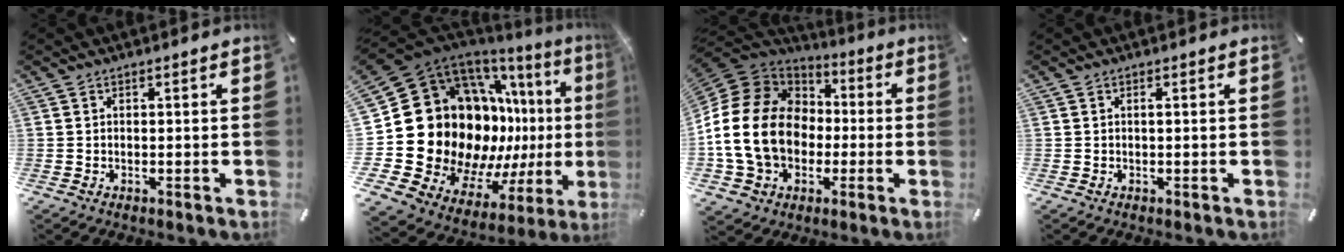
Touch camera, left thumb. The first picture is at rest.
{"total": 26.0, "force": [0.4, 19.7, 17.0], "torque": [-0.310, -0.084, 0.067]}
{"total": 20.2, "force": [-3.1, 16.3, 11.7], "torque": [-0.276, 0.019, -0.056]}
{"total": 0.6, "force": [0.1, 0.0, 0.6], "torque": [-0.010, 0.000, 0.001]}